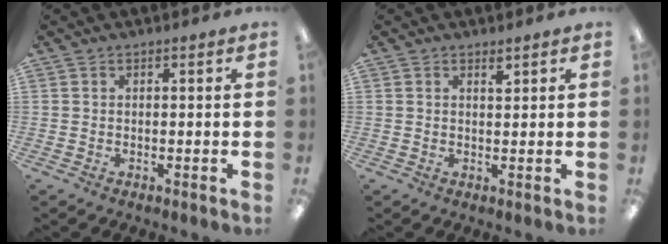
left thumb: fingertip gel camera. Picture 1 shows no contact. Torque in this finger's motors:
{"motor_torque": [0.36, 0.01, 0.44, -0.05, 0.03]}